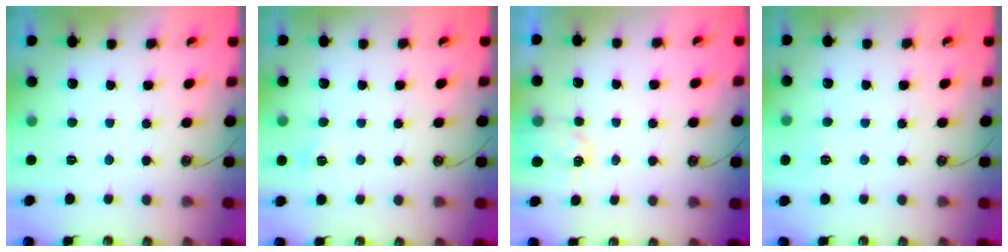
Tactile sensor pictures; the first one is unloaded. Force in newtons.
{"total": 5.4, "press": 5.3, "slide": 0.6}
{"total": 3.0, "press": 2.9, "slide": 0.3}
{"total": 3.4, "press": 3.4, "slide": 0.4}